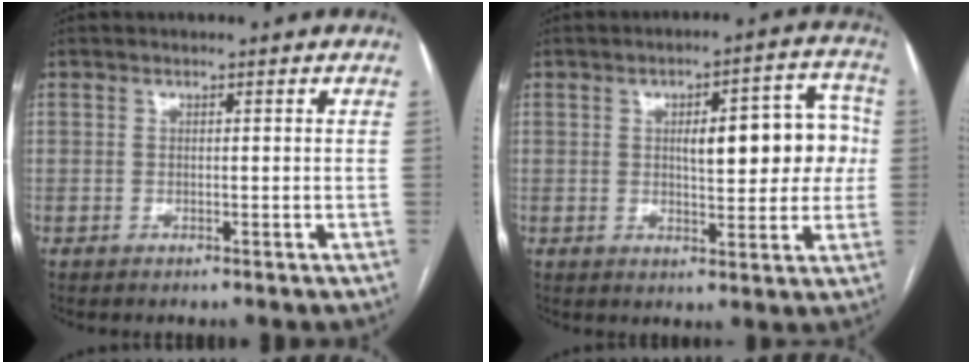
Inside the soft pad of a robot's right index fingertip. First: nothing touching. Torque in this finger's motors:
{"motor_torque": [0.45, 0.07, 0.32, 0.08]}